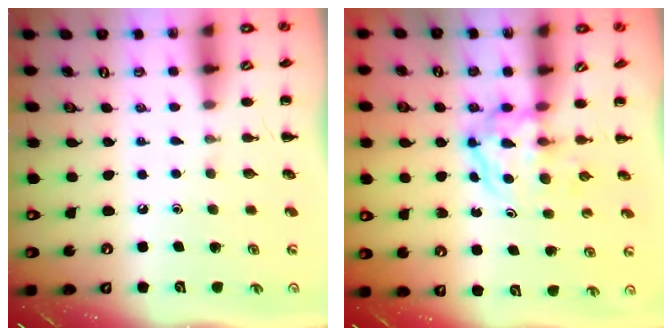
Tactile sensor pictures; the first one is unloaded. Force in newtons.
{"total": 3.9, "press": 3.9, "slide": 0.4}